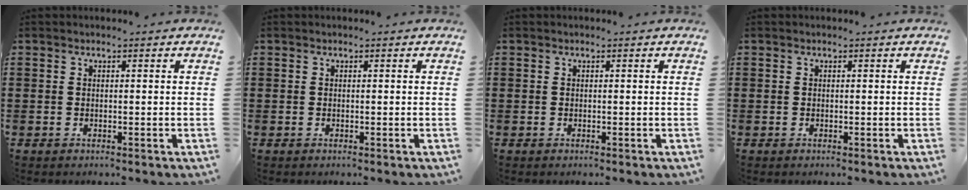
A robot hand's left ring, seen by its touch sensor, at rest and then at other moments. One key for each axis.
{"total": 0.0}
{"total": 0.0}
{"total": 0.0}